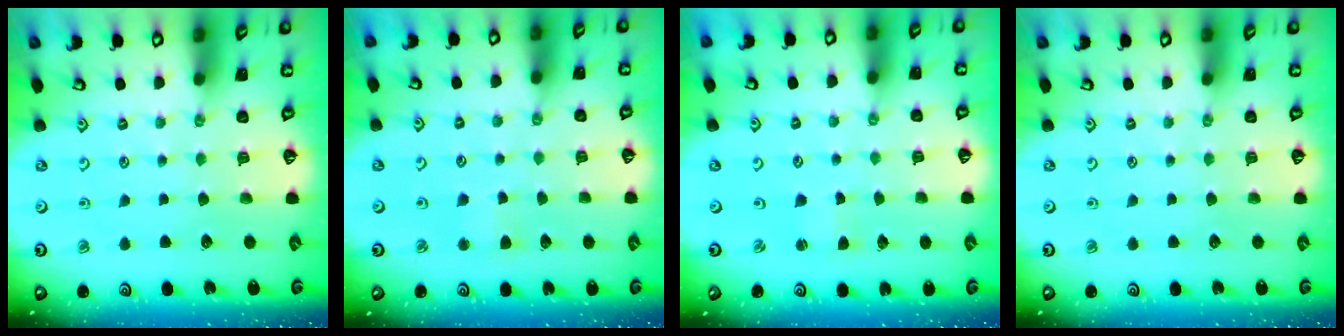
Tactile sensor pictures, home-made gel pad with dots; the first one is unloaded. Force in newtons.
{"total": 2.4, "press": 2.3, "slide": 0.5}
{"total": 1.3, "press": 1.3, "slide": 0.2}
{"total": 0.0}